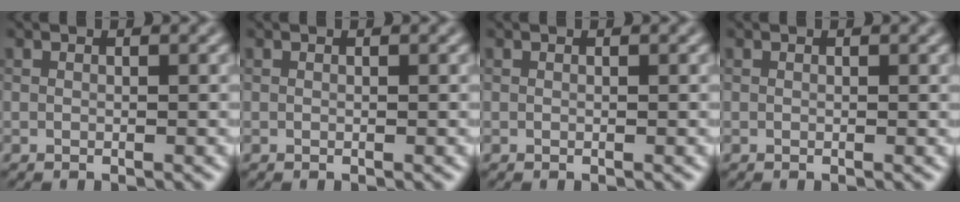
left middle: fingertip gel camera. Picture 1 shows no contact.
{"total": 0.0}
{"total": 0.0}
{"total": 0.0}